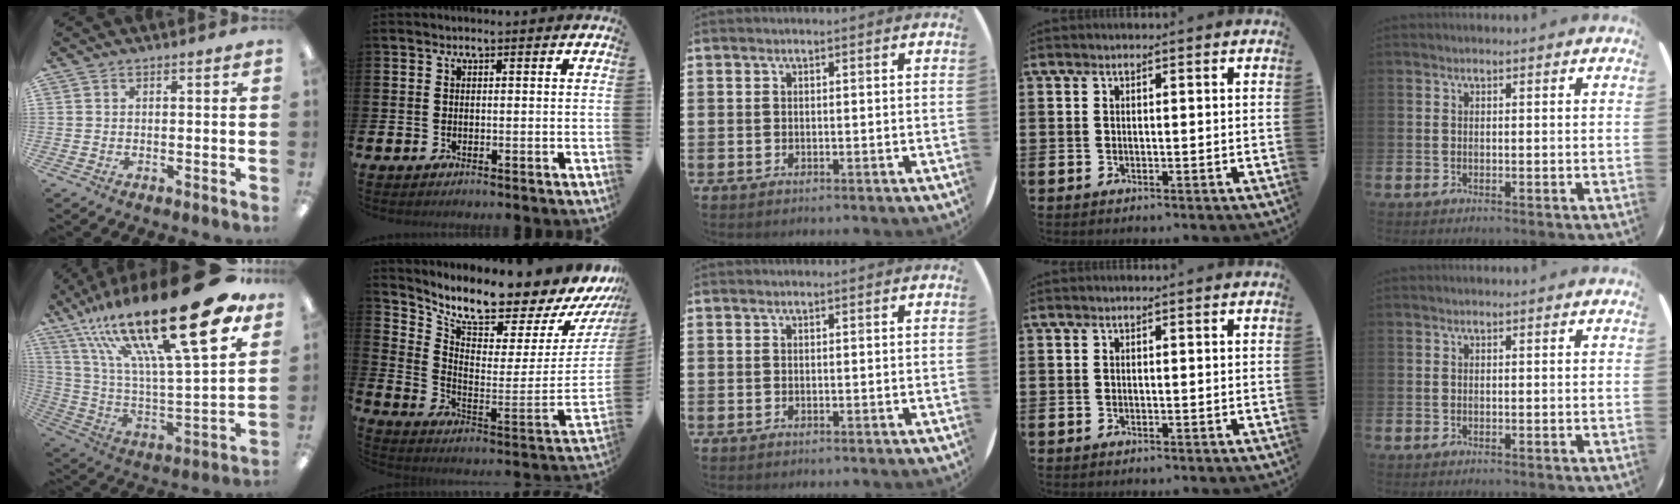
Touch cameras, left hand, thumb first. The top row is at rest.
{"thumb": {"total": 32.6, "force": [18.4, 9.1, 25.4], "torque": [-0.467, -0.108, 0.297]}, "index": {"total": 7.2, "force": [6.8, 0.9, 2.3], "torque": [-0.065, -0.088, 0.105]}}